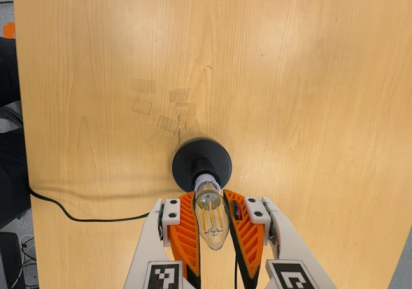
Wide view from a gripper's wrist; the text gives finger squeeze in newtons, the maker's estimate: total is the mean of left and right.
{"total": 21.4, "left": 22.8, "right": 20.0}